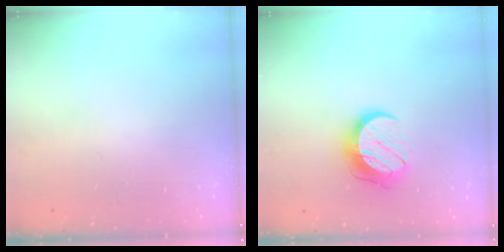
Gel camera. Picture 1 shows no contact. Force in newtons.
{"total": 10.8, "press": 10.8, "slide": 0.5}